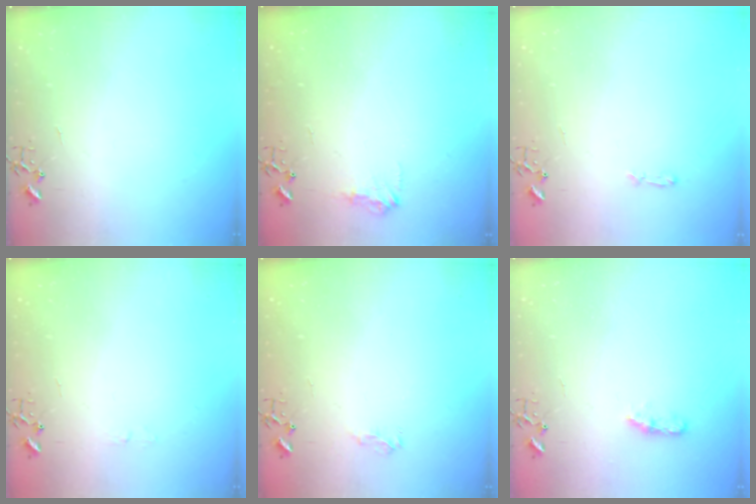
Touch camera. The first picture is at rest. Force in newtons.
{"total": 7.9, "press": 7.9, "slide": 0.3}
{"total": 3.4, "press": 3.4, "slide": 0.4}
{"total": 3.6, "press": 3.6, "slide": 0.4}
{"total": 7.1, "press": 7.1, "slide": 0.8}
{"total": 4.9, "press": 4.8, "slide": 0.6}